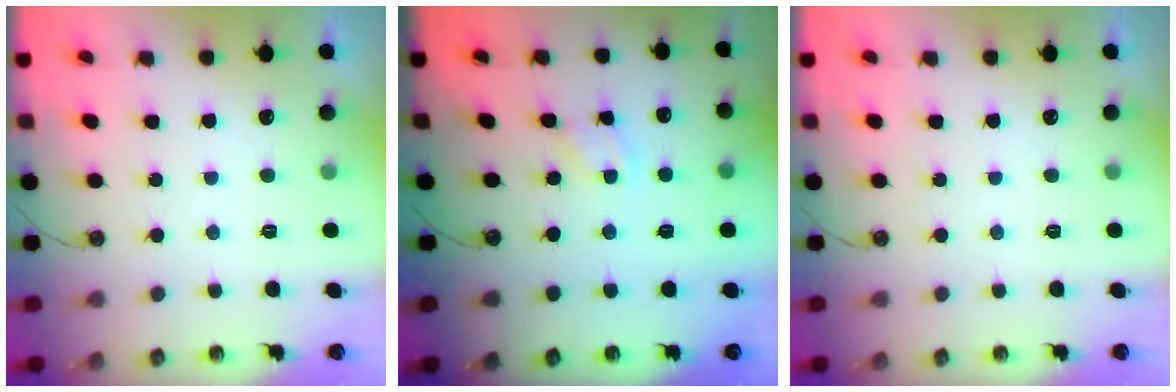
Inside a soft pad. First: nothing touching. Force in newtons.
{"total": 2.1, "press": 2.1, "slide": 0.4}
{"total": 0.0}